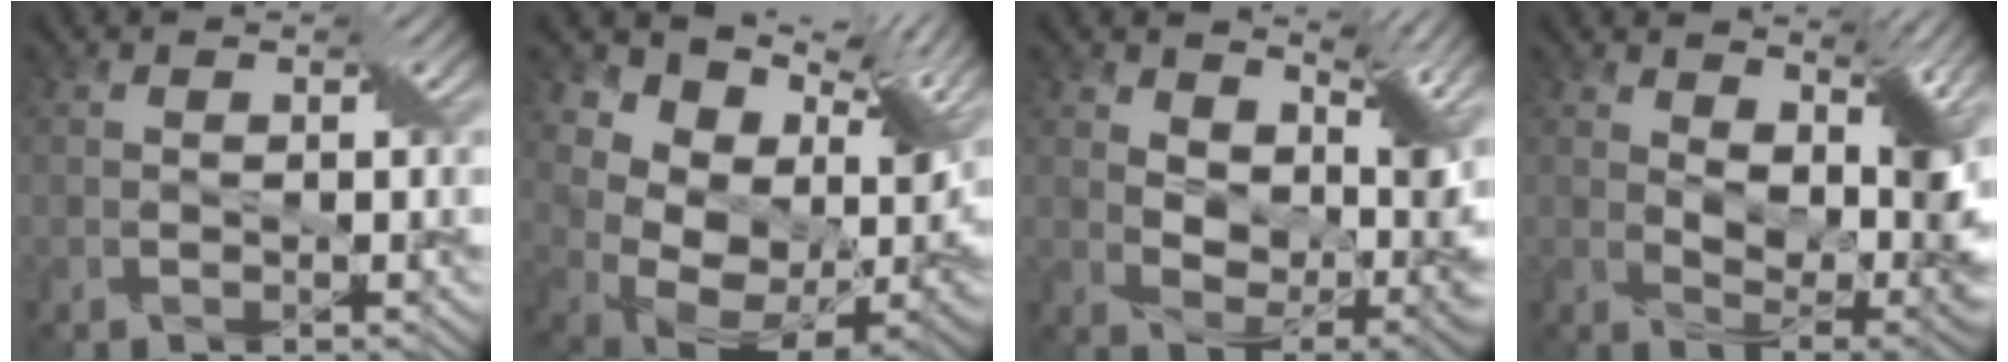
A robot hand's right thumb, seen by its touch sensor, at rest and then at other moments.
{"total": 14.8, "force": [7.4, 8.7, 9.3], "torque": [-0.160, 0.002, 0.145]}
{"total": 9.2, "force": [5.8, 4.5, 5.5], "torque": [-0.098, -0.009, 0.100]}
{"total": 8.7, "force": [4.9, 3.3, 6.5], "torque": [-0.103, -0.009, 0.082]}